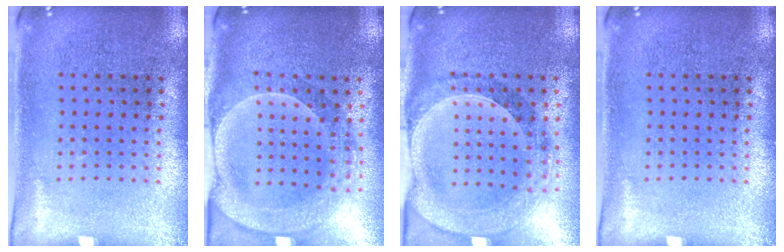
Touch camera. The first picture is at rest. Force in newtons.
{"total": 2.2, "press": 2.1, "slide": 0.8}
{"total": 1.5, "press": 1.4, "slide": 0.4}
{"total": 0.0}